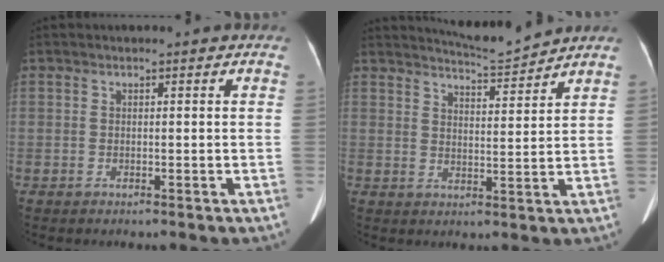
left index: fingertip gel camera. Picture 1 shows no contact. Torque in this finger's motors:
{"motor_torque": [0.40, -0.74, -0.02, 0.01]}